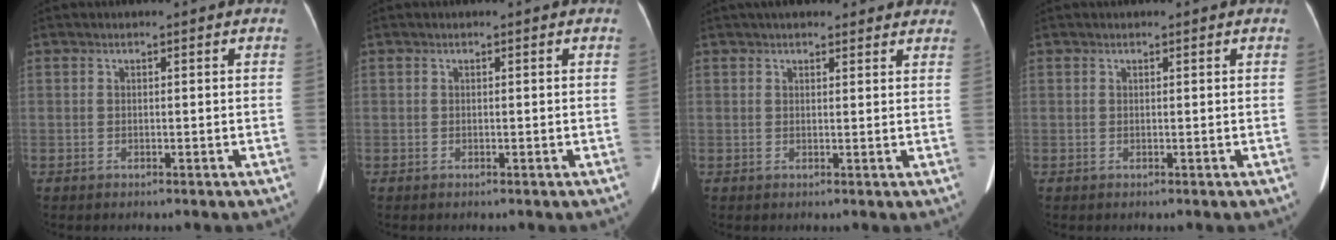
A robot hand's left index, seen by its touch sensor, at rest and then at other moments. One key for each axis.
{"total": 0.0}
{"total": 11.7, "fx": 10.0, "fy": 3.5, "fz": 4.9, "tx": -0.047, "ty": 0.038, "tz": 0.122}
{"total": 0.6, "fx": 0.6, "fy": 0.1, "fz": 0.2, "tx": -0.006, "ty": 0.010, "tz": 0.009}